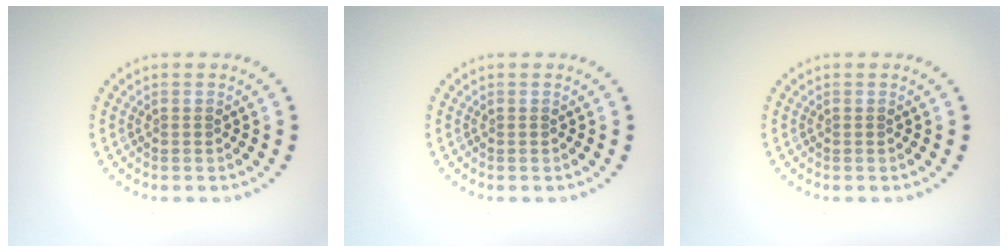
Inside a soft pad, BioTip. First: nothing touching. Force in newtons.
{"total": 0.0}
{"total": 0.0}